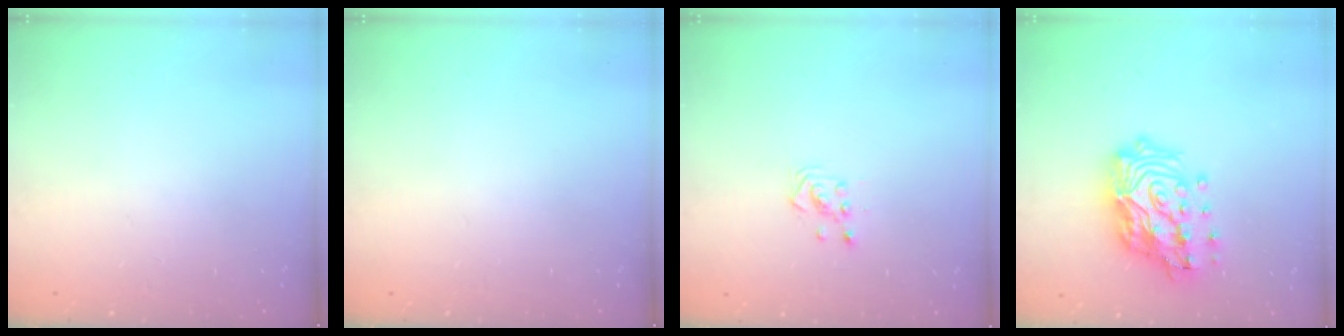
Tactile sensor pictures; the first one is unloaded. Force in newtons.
{"total": 0.0}
{"total": 3.1, "press": 3.1, "slide": 0.2}
{"total": 20.6, "press": 20.5, "slide": 2.7}